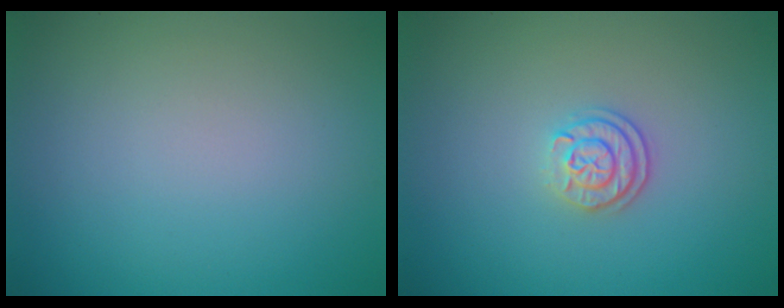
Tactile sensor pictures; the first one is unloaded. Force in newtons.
{"total": 2.3, "press": 1.9, "slide": 1.2}